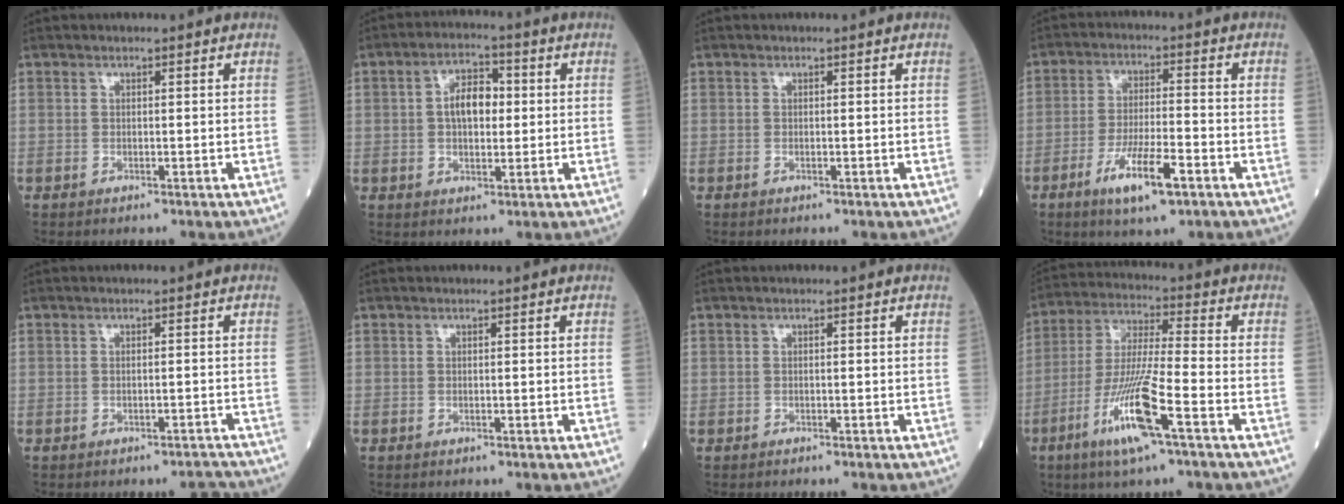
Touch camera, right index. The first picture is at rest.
{"total": 6.3, "force": [0.6, 3.3, 5.3], "torque": [-0.095, 0.015, 0.008]}
{"total": 0.0}
{"total": 8.7, "force": [-4.6, 1.3, 7.3], "torque": [-0.135, -0.012, -0.076]}
{"total": 1.4, "force": [-1.4, 0.2, 0.3], "torque": [0.004, 0.000, -0.017]}
{"total": 0.0}
{"total": 0.0}
{"total": 12.5, "force": [-5.9, 0.1, 11.0], "torque": [-0.223, -0.018, -0.114]}